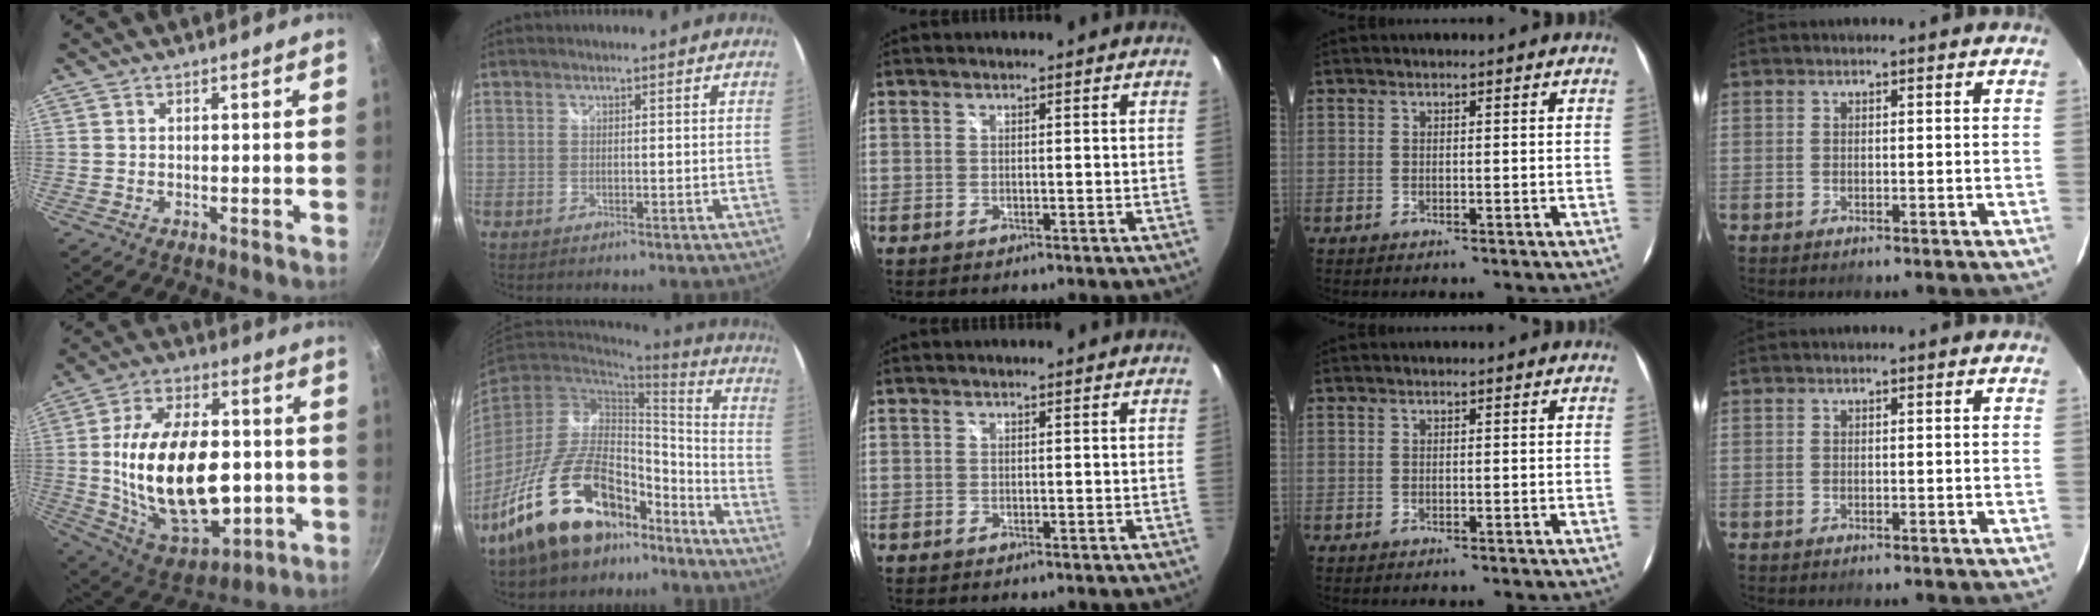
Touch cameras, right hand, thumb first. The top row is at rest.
{"thumb": {"total": 27.7, "force": [-1.2, 16.4, 22.3], "torque": [-0.367, 0.012, -0.005]}, "index": {"total": 20.9, "force": [-14.9, 9.8, 10.8], "torque": [-0.204, 0.031, -0.229]}}